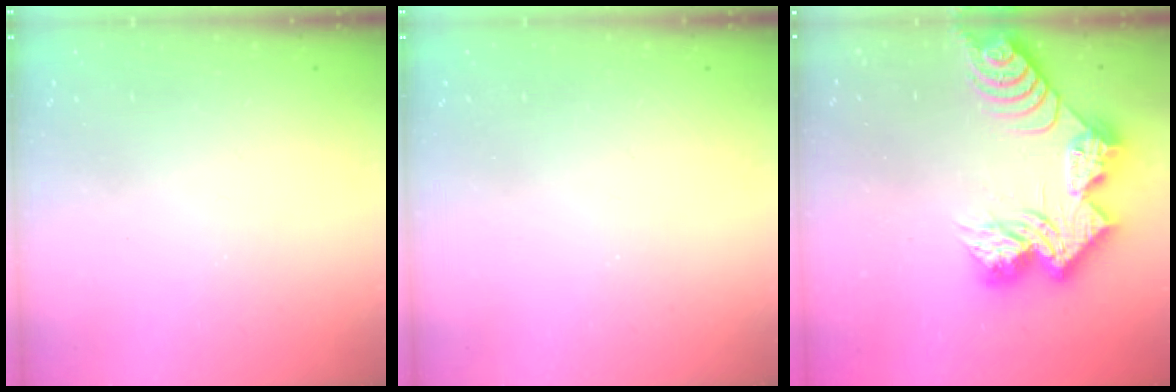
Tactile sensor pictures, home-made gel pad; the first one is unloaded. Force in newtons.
{"total": 0.0}
{"total": 19.6, "press": 19.6, "slide": 1.4}